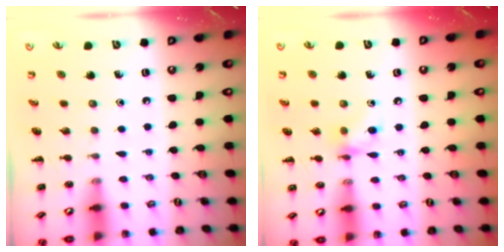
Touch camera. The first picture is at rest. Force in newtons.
{"total": 7.2, "press": 7.2, "slide": 1.0}